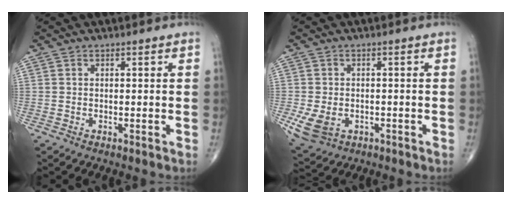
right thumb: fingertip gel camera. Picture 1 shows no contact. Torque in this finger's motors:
{"motor_torque": [0.37, 1.97, 0.05, -0.21, 0.04]}